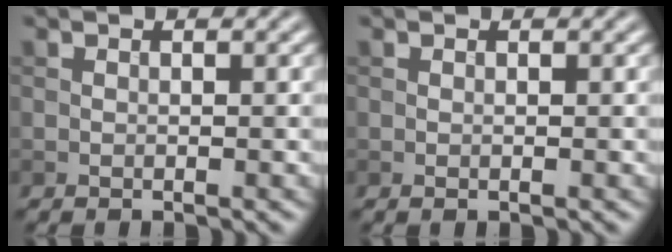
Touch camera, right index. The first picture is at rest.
{"total": 0.0}